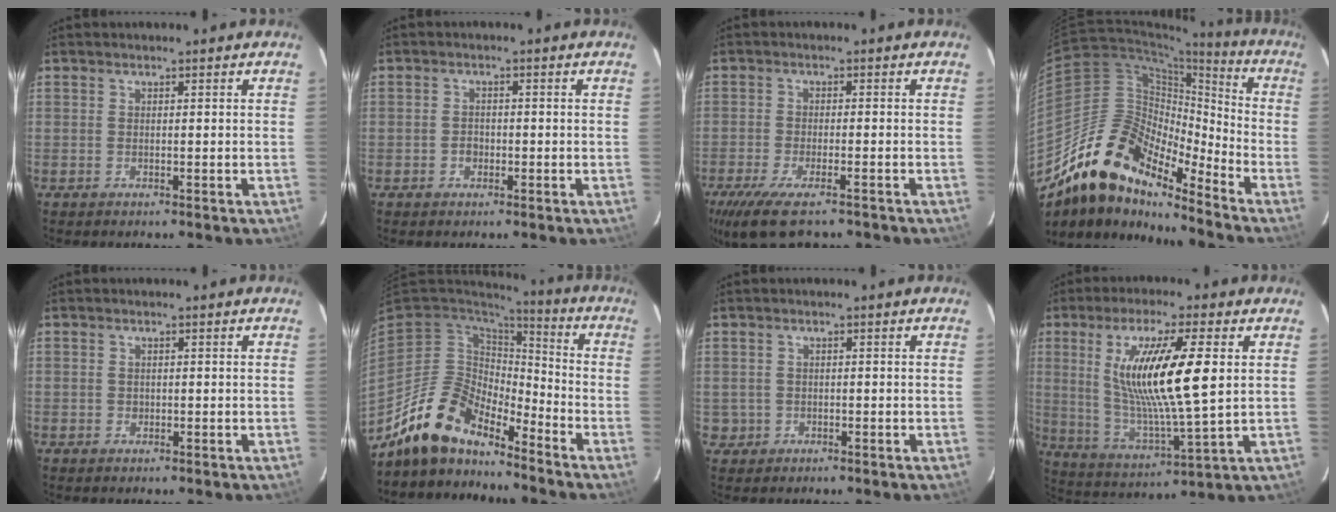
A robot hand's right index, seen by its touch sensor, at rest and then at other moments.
{"total": 1.8, "force": [-0.7, 1.5, 0.8], "torque": [-0.016, 0.005, -0.010]}
{"total": 10.9, "force": [-8.0, 2.9, 6.8], "torque": [-0.161, -0.041, -0.142]}
{"total": 17.8, "force": [-14.4, 6.1, 8.5], "torque": [-0.142, 0.006, -0.278]}
{"total": 0.8, "force": [-0.1, 0.8, 0.2], "torque": [-0.001, 0.001, -0.001]}
{"total": 14.3, "force": [-12.1, 5.2, 5.7], "torque": [-0.119, 0.007, -0.232]}
{"total": 2.3, "force": [-0.3, 2.2, 0.0], "torque": [0.002, 0.008, 0.001]}
{"total": 16.7, "force": [3.6, 2.1, 16.2], "torque": [-0.302, -0.012, 0.078]}